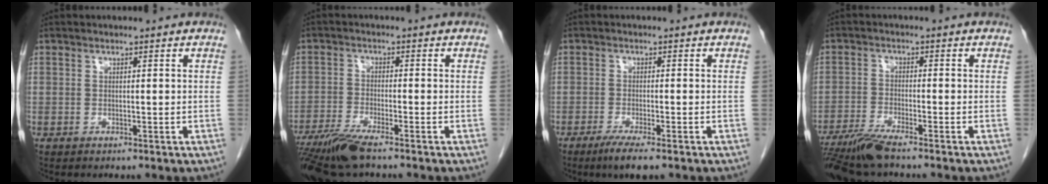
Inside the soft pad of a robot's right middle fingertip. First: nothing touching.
{"total": 7.4, "force": [-5.7, 0.4, 4.7], "torque": [-0.087, -0.020, -0.104]}
{"total": 4.6, "force": [-3.1, 0.4, 3.3], "torque": [-0.059, -0.012, -0.050]}
{"total": 6.8, "force": [-5.6, -0.1, 3.9], "torque": [-0.069, -0.022, -0.103]}